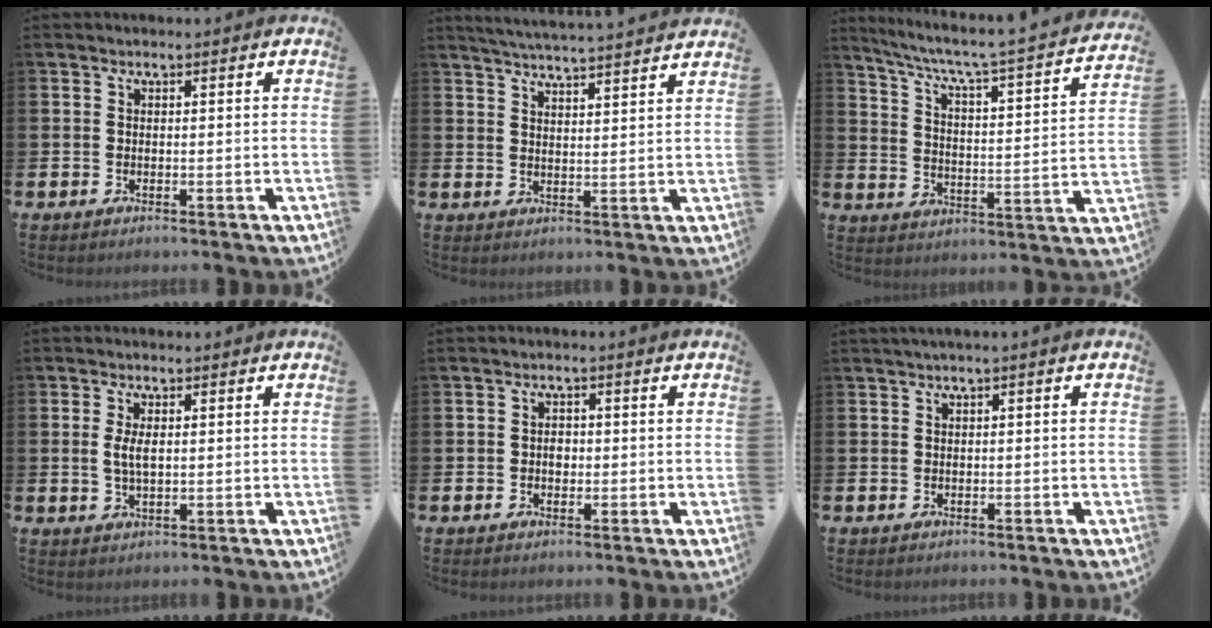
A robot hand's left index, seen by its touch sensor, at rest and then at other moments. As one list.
[{"total": 4.9, "force": [4.8, -0.7, 0.5], "torque": [-0.017, -0.036, 0.083]}, {"total": 5.1, "force": [4.4, 0.1, 2.6], "torque": [-0.072, -0.048, 0.062]}, {"total": 3.0, "force": [0.6, 1.2, 2.6], "torque": [-0.039, 0.001, 0.004]}, {"total": 1.6, "force": [-0.1, 1.3, 0.9], "torque": [0.005, 0.000, -0.010]}, {"total": 0.7, "force": [0.2, -0.1, 0.7], "torque": [-0.013, 0.002, 0.003]}]